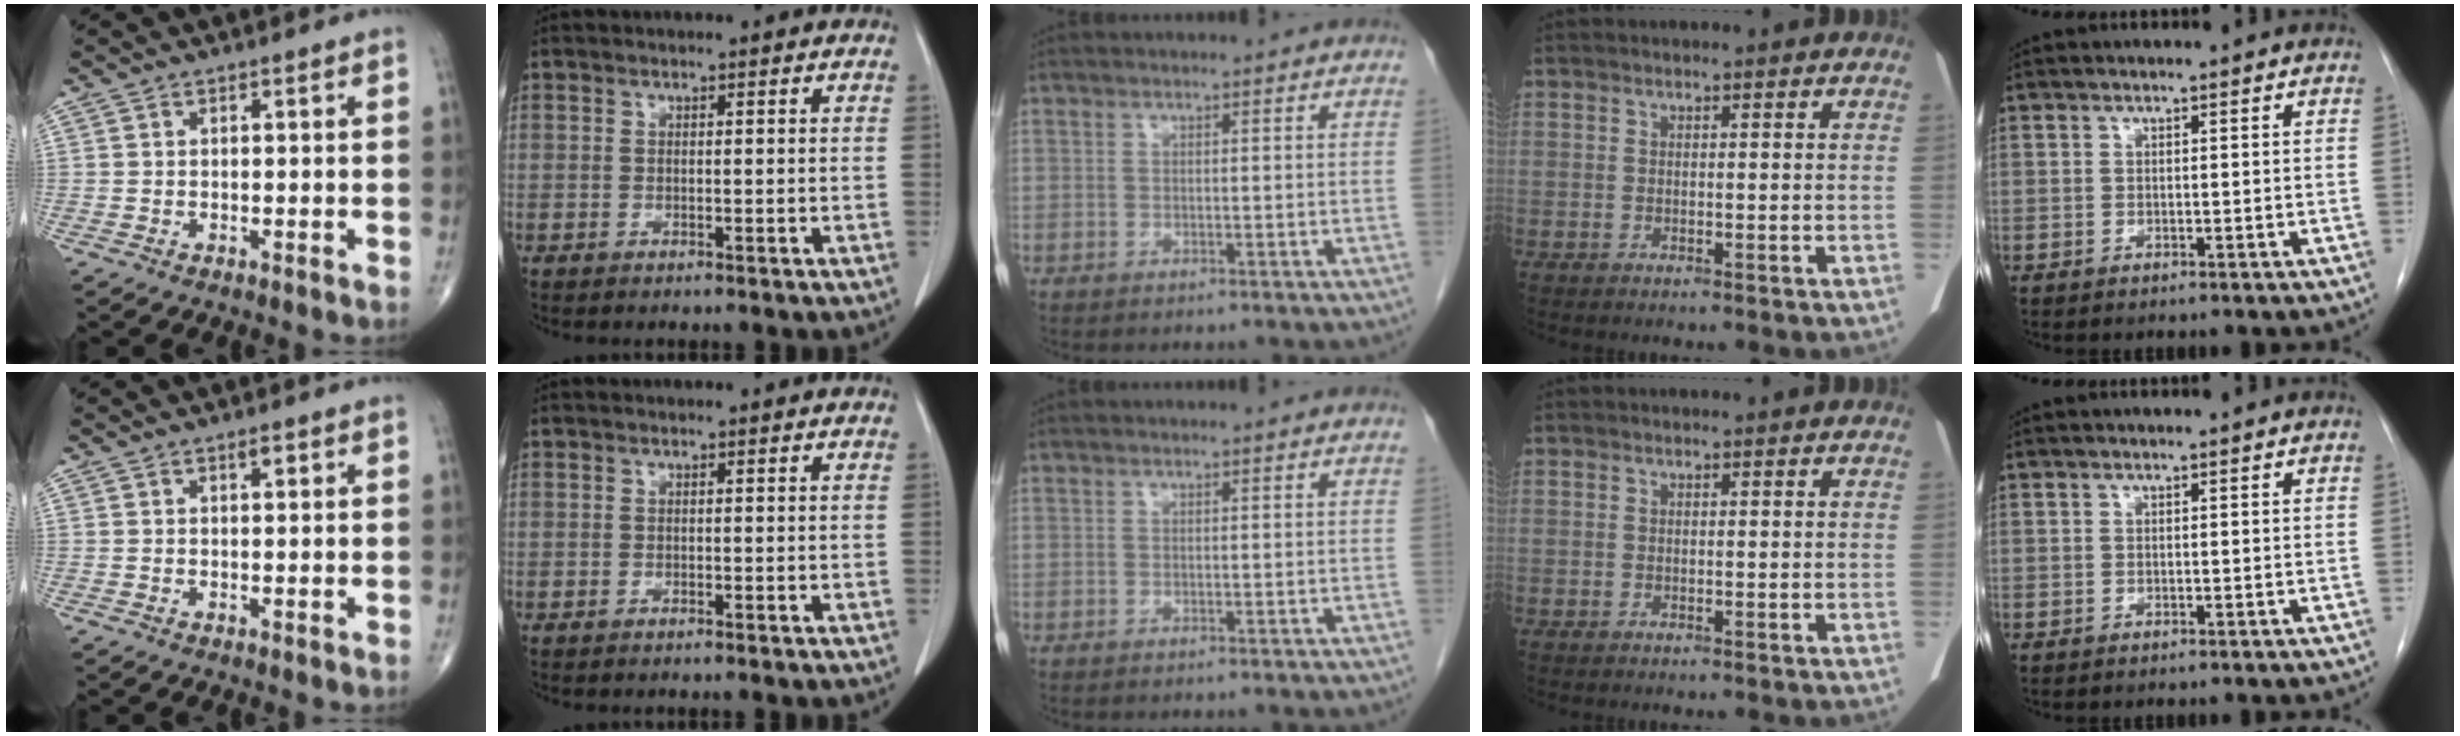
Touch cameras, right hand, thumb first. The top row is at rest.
{"thumb": {"total": 1.3, "force": [0.7, 0.5, 1.0], "torque": [-0.009, 0.001, 0.008]}}